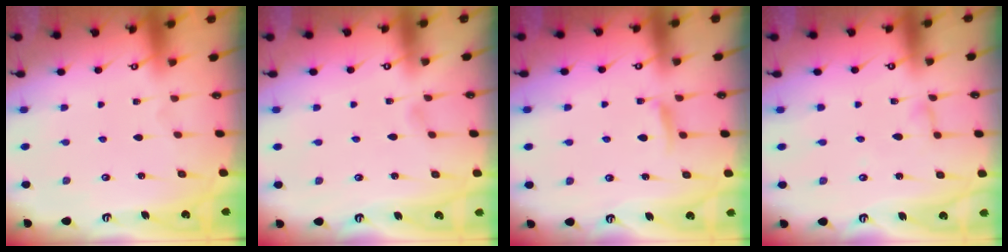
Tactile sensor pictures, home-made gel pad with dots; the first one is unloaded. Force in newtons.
{"total": 2.2, "press": 2.2, "slide": 0.3}
{"total": 6.1, "press": 6.1, "slide": 0.9}
{"total": 3.5, "press": 3.5, "slide": 0.3}